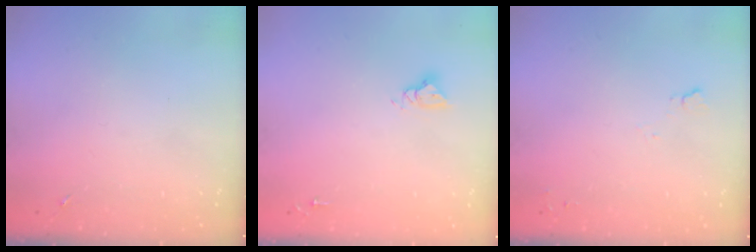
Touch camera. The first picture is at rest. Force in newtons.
{"total": 4.8, "press": 4.7, "slide": 0.4}
{"total": 5.1, "press": 5.1, "slide": 0.6}